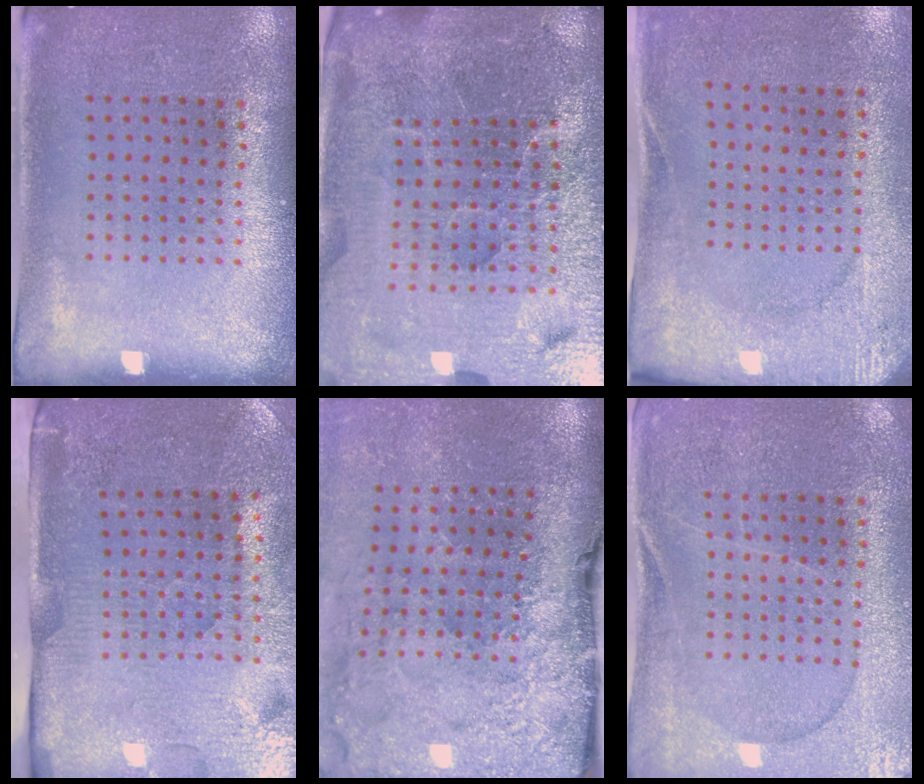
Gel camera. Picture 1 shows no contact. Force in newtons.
{"total": 7.0, "press": 6.1, "slide": 3.3}
{"total": 2.7, "press": 2.2, "slide": 1.7}
{"total": 4.4, "press": 3.7, "slide": 2.4}
{"total": 4.7, "press": 3.6, "slide": 3.0}
{"total": 0.8, "press": 0.6, "slide": 0.5}